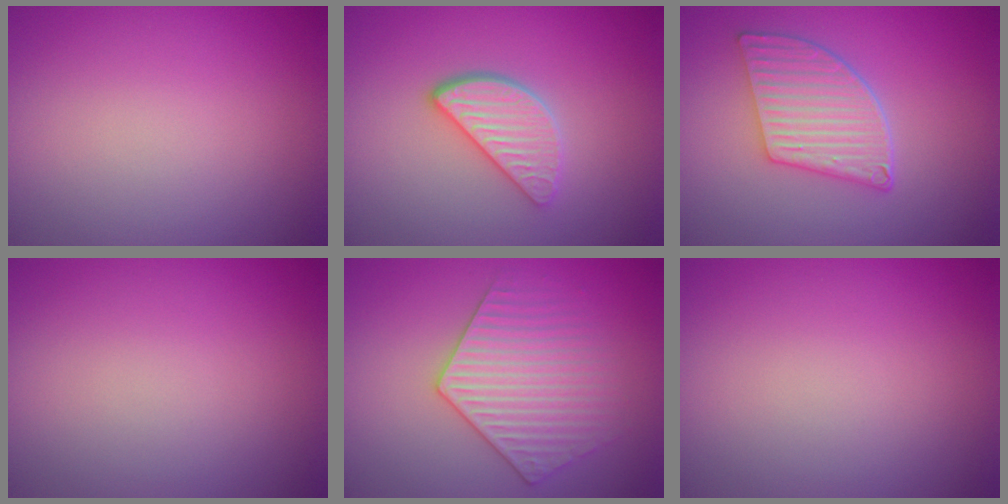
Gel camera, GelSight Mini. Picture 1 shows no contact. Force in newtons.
{"total": 3.5, "press": 2.9, "slide": 1.9}
{"total": 5.1, "press": 4.2, "slide": 3.0}
{"total": 0.0}
{"total": 3.6, "press": 3.6, "slide": 0.1}
{"total": 0.0}